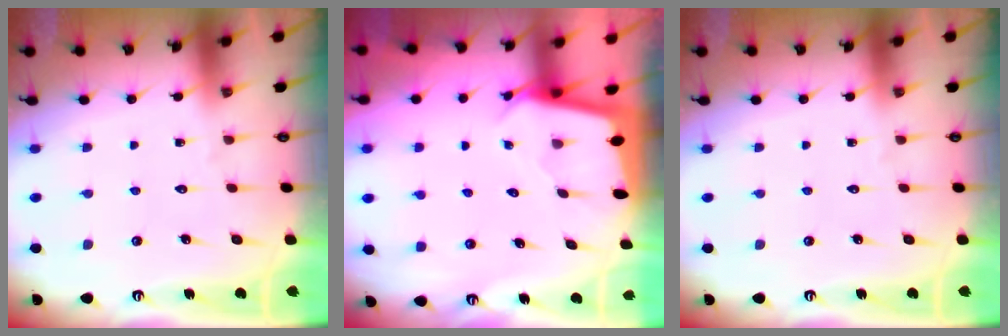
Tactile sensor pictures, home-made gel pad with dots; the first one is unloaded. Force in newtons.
{"total": 2.3, "press": 2.3, "slide": 0.1}
{"total": 0.0}